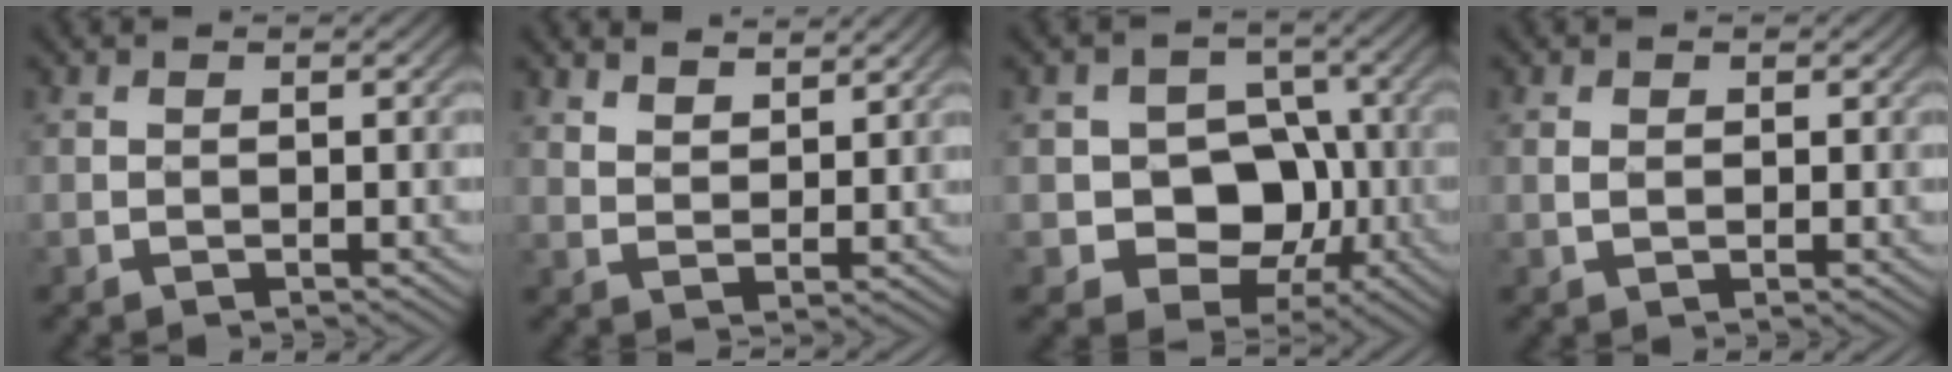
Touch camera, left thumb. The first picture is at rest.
{"total": 5.2, "force": [4.2, 2.1, 2.2], "torque": [-0.046, -0.014, 0.084]}
{"total": 9.5, "force": [-2.6, 7.5, 5.3], "torque": [-0.075, -0.008, -0.068]}
{"total": 1.5, "force": [0.3, 1.2, 0.9], "torque": [-0.026, 0.001, 0.002]}